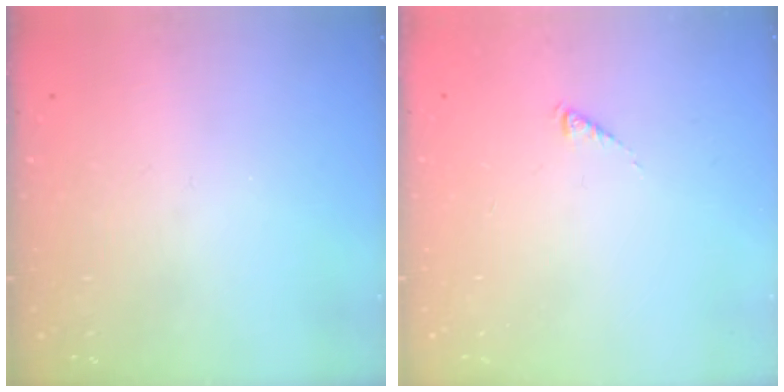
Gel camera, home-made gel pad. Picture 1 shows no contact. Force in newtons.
{"total": 0.0}